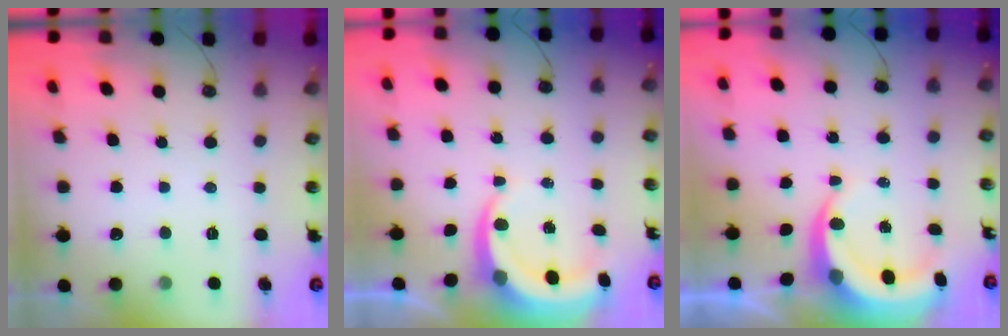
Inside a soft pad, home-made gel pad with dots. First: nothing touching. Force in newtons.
{"total": 5.9, "press": 5.9, "slide": 0.7}
{"total": 7.3, "press": 7.2, "slide": 1.1}